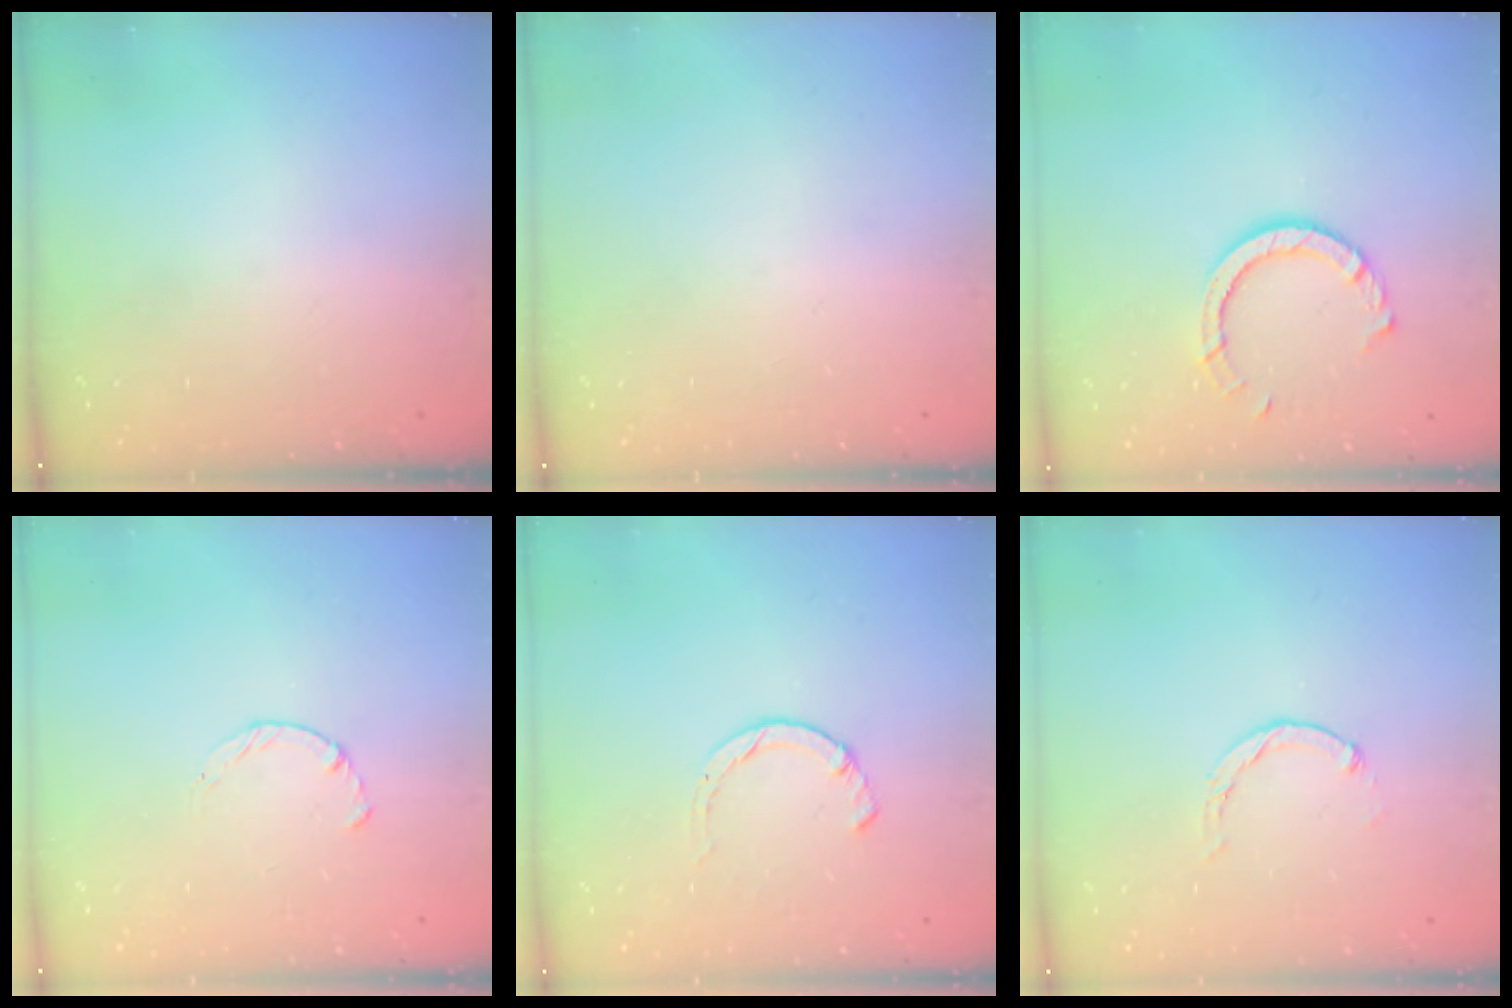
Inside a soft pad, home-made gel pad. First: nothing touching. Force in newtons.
{"total": 0.0}
{"total": 7.8, "press": 7.7, "slide": 0.7}
{"total": 1.8, "press": 1.7, "slide": 0.3}
{"total": 2.3, "press": 2.3, "slide": 0.5}
{"total": 0.0}